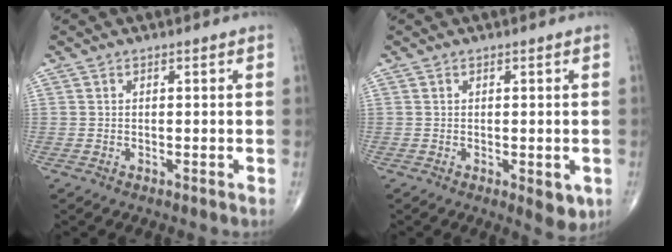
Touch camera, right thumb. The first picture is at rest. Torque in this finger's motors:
{"motor_torque": [0.57, 0.82, 0.33, -0.40, 0.00]}